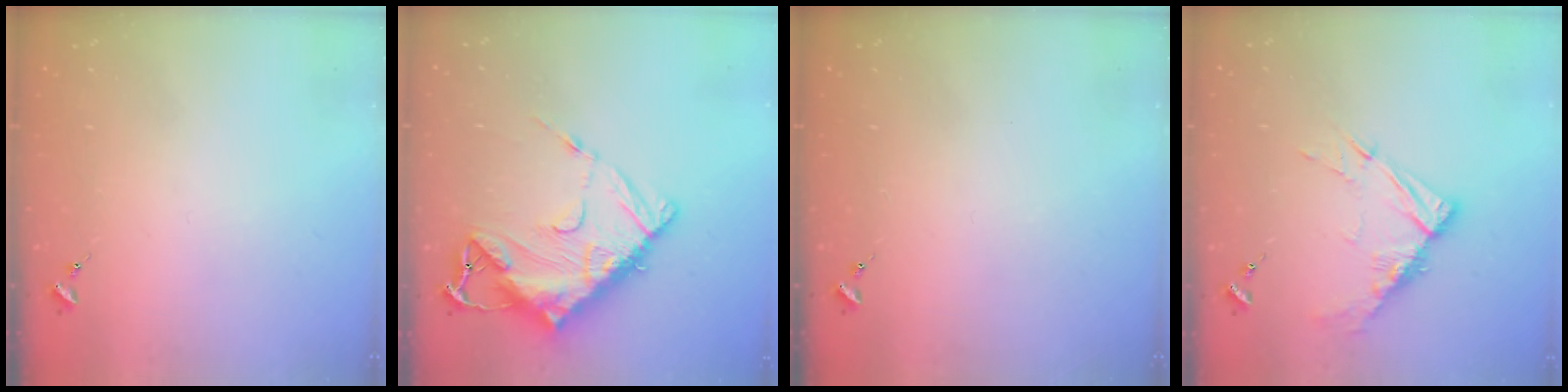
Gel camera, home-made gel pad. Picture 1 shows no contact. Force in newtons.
{"total": 18.7, "press": 18.6, "slide": 1.9}
{"total": 0.0}
{"total": 11.3, "press": 11.2, "slide": 1.1}